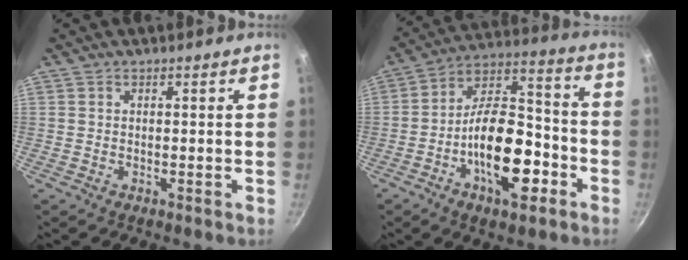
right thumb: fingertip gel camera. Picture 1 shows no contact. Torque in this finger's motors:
{"motor_torque": [-0.10, 0.80, 1.87, -0.90, 0.16]}